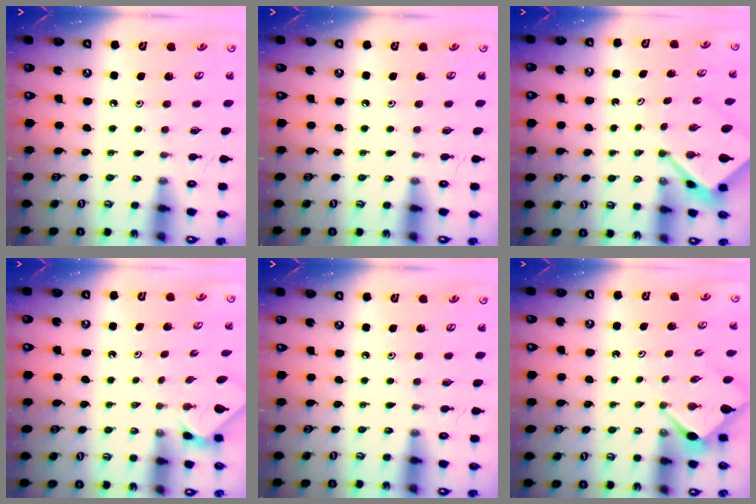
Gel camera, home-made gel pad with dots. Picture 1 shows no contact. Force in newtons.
{"total": 0.0}
{"total": 3.9, "press": 3.9, "slide": 0.5}
{"total": 1.3, "press": 1.3, "slide": 0.4}
{"total": 0.0}
{"total": 2.6, "press": 2.6, "slide": 0.4}